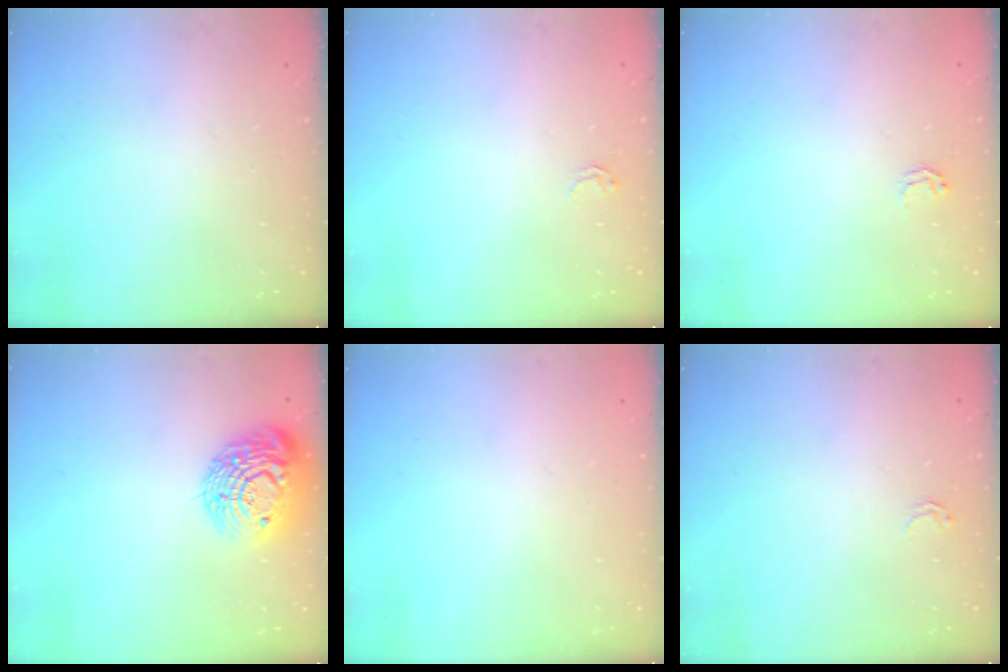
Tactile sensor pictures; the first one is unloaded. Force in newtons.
{"total": 1.8, "press": 1.8, "slide": 0.0}
{"total": 2.5, "press": 2.5, "slide": 0.2}
{"total": 17.6, "press": 17.6, "slide": 1.1}
{"total": 0.0}
{"total": 1.8, "press": 1.8, "slide": 0.0}